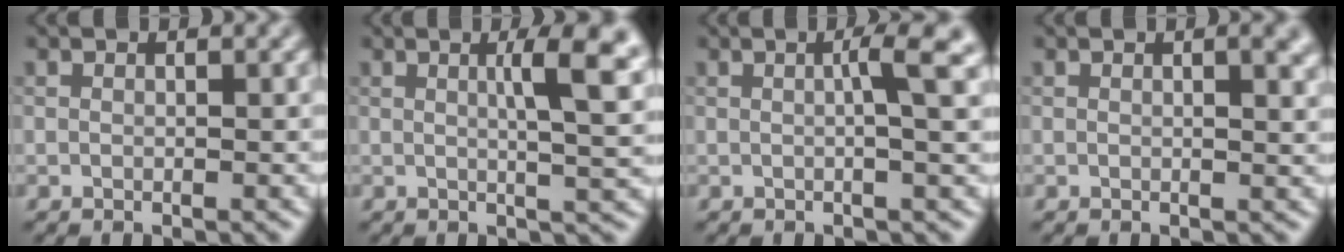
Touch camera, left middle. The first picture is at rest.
{"total": 5.8, "force": [1.5, 1.2, 5.4], "torque": [-0.066, 0.007, 0.021]}
{"total": 3.4, "force": [0.4, 0.5, 3.3], "torque": [-0.046, 0.007, 0.001]}
{"total": 2.5, "force": [0.9, 0.8, 2.2], "torque": [-0.018, 0.003, 0.012]}